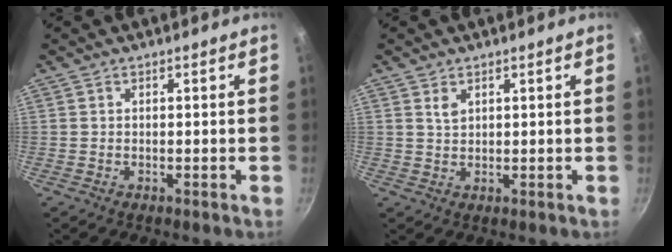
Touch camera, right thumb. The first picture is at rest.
{"total": 2.0, "force": [1.1, 1.2, 1.1], "torque": [-0.019, -0.004, 0.023]}